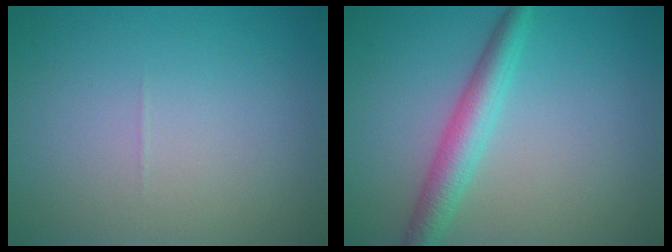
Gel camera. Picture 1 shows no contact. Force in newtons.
{"total": 3.6, "press": 3.6, "slide": 0.1}